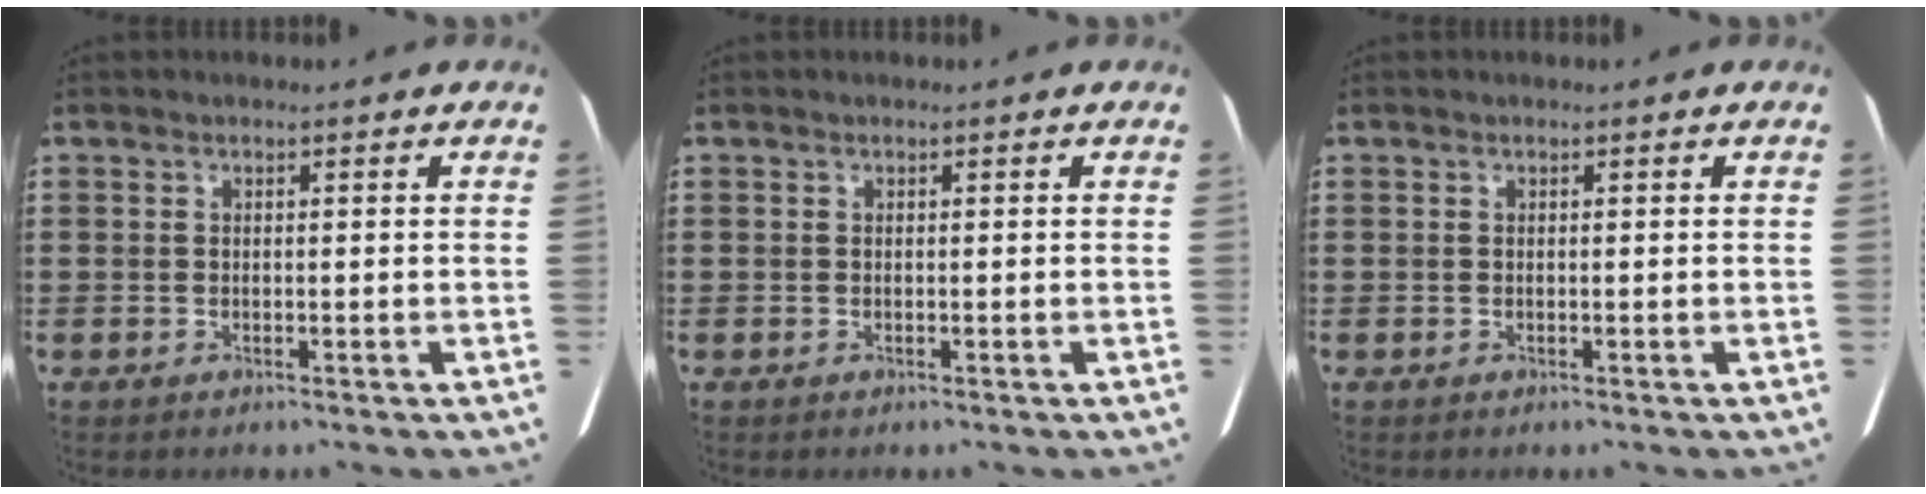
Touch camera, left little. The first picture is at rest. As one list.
[{"total": 0.0}, {"total": 0.0}]